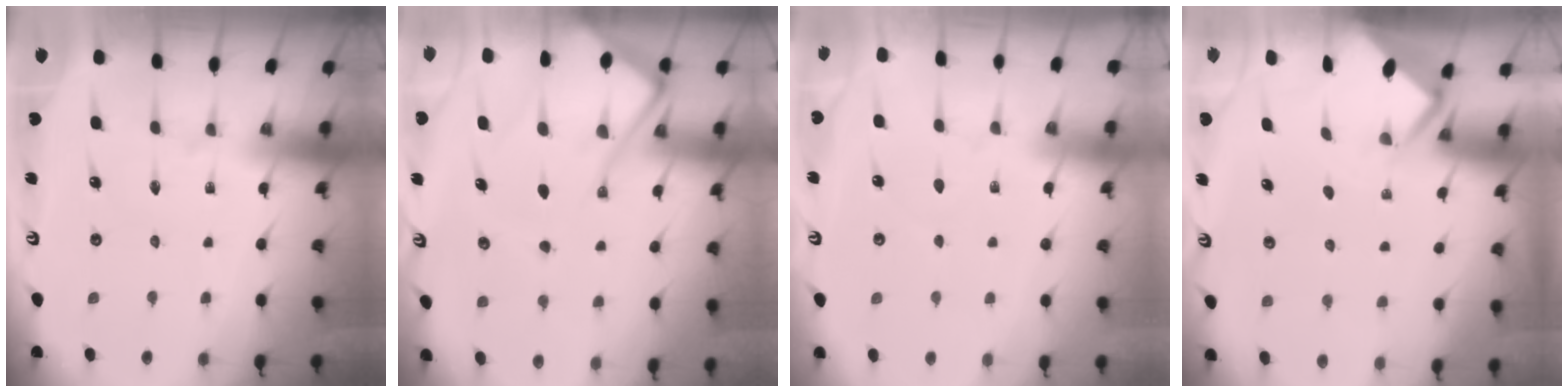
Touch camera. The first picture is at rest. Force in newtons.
{"total": 13.7, "press": 13.6, "slide": 1.6}
{"total": 2.7, "press": 2.7, "slide": 0.4}
{"total": 2.8, "press": 2.8, "slide": 0.2}